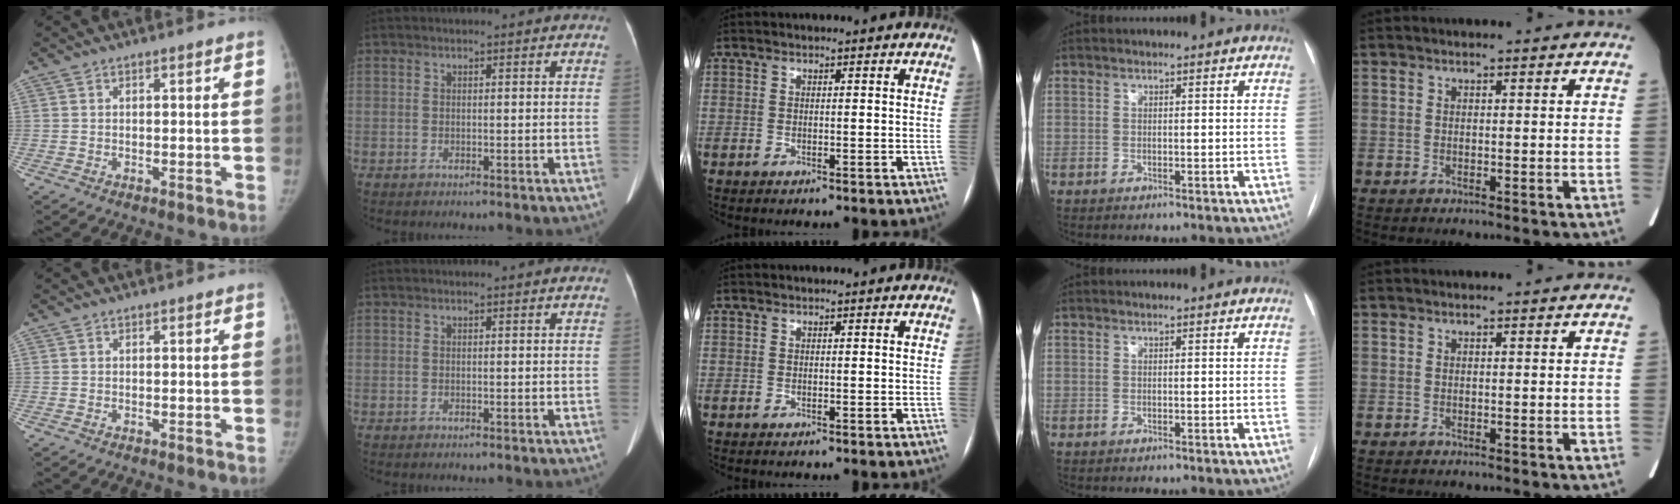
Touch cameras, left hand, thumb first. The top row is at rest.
{}